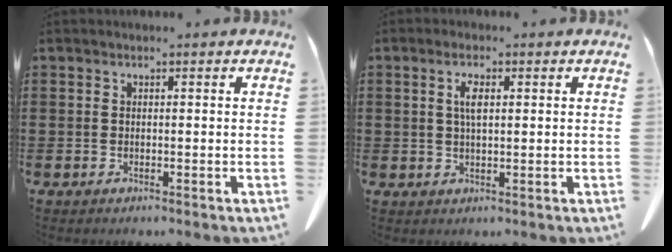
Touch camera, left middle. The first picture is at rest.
{"total": 3.4, "force": [1.0, 1.0, 3.0], "torque": [-0.064, 0.006, 0.016]}